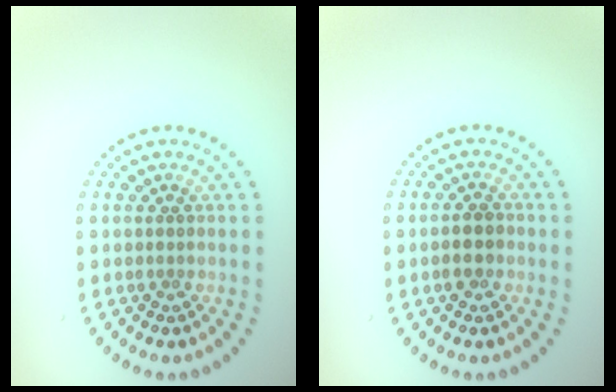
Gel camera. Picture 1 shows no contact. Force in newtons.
{"total": 2.2, "press": 2.1, "slide": 0.6}